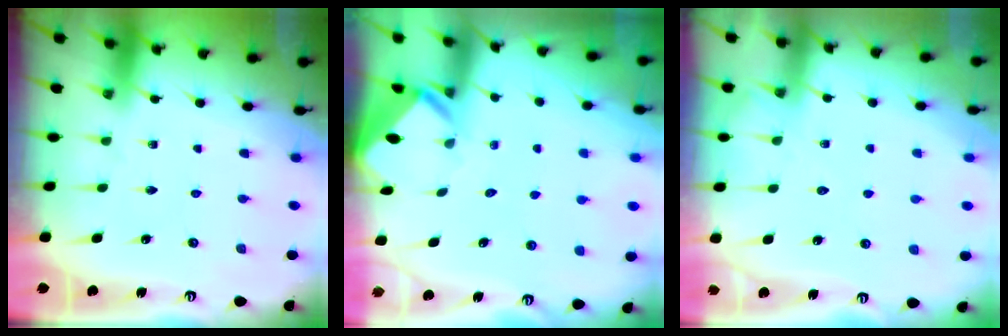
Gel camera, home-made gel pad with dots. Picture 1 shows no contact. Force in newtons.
{"total": 2.8, "press": 2.8, "slide": 0.3}
{"total": 5.1, "press": 5.1, "slide": 0.7}